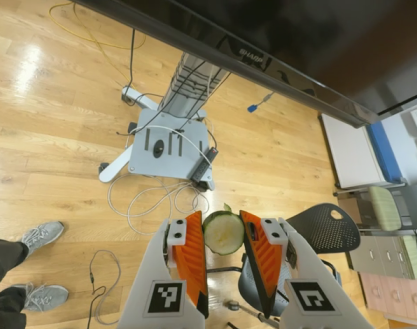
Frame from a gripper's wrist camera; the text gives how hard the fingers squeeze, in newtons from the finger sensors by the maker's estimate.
{"total": 8.3, "left": 8.5, "right": 8.2}